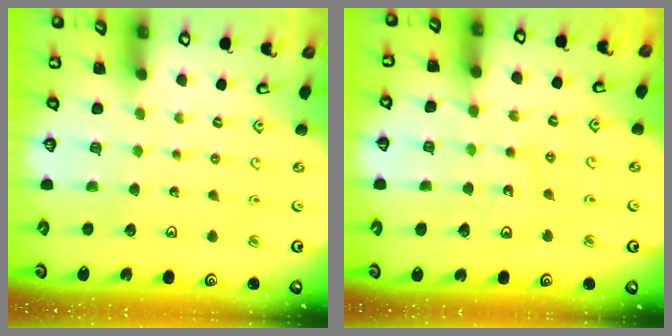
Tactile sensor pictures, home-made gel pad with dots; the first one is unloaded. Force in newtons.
{"total": 12.2, "press": 11.7, "slide": 3.4}